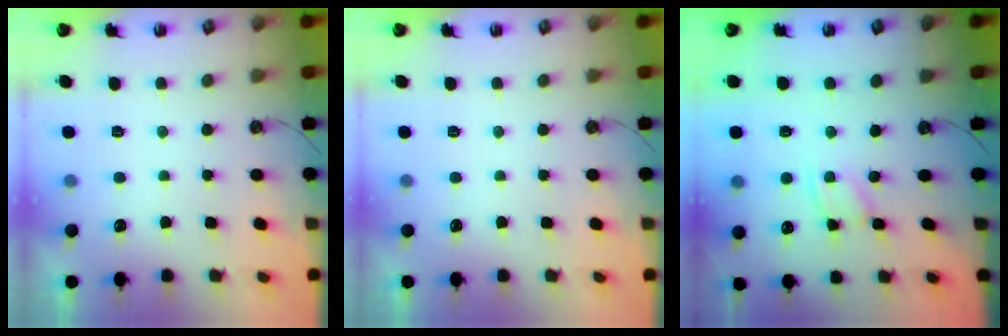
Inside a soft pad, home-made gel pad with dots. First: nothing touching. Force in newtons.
{"total": 0.0}
{"total": 2.5, "press": 2.5, "slide": 0.1}